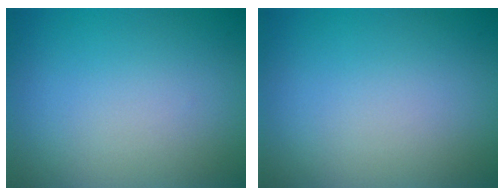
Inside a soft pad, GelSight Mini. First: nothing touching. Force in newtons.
{"total": 0.0}